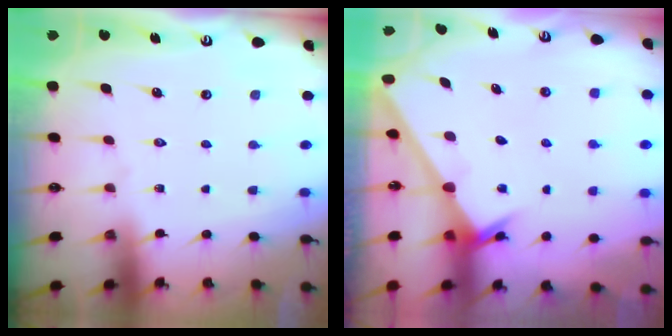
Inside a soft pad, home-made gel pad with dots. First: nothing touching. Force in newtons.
{"total": 2.4, "press": 2.4, "slide": 0.2}